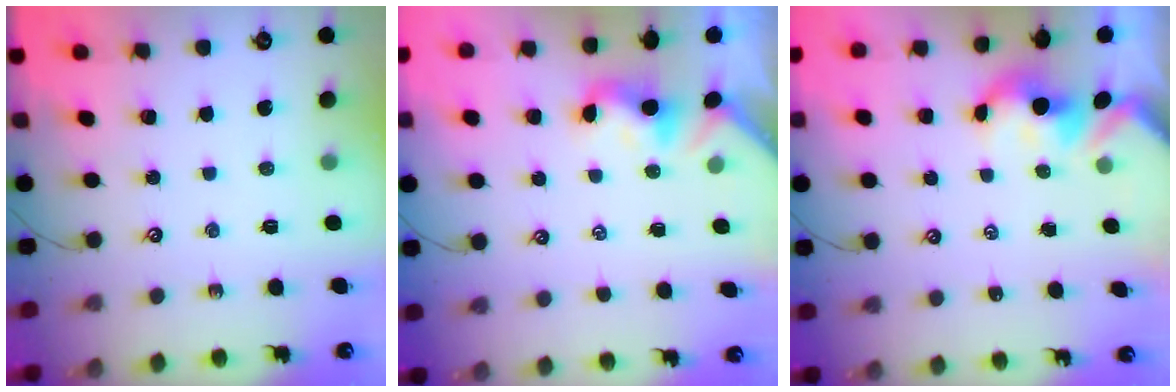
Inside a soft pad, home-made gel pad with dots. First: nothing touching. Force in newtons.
{"total": 1.9, "press": 1.8, "slide": 0.5}
{"total": 1.8, "press": 1.7, "slide": 0.4}